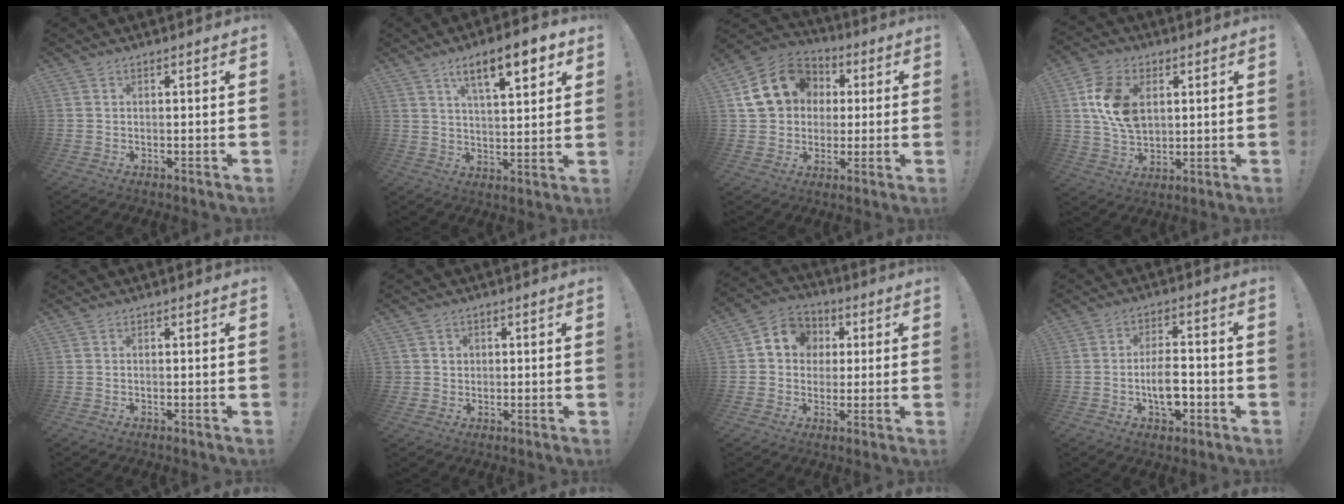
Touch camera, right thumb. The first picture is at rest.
{"total": 13.1, "force": [7.1, 3.6, 10.4], "torque": [-0.154, -0.027, 0.110]}
{"total": 16.5, "force": [4.1, 13.9, 7.9], "torque": [-0.111, 0.005, 0.093]}
{"total": 14.2, "force": [3.8, 10.0, 9.2], "torque": [-0.159, 0.001, 0.072]}
{"total": 0.0}
{"total": 2.7, "force": [0.9, 2.6, 0.3], "torque": [0.000, -0.004, 0.017]}
{"total": 8.9, "force": [1.3, 8.1, 3.4], "torque": [-0.046, 0.006, 0.031]}
{"total": 8.9, "force": [-2.7, 4.7, 7.0], "torque": [-0.124, 0.011, -0.046]}